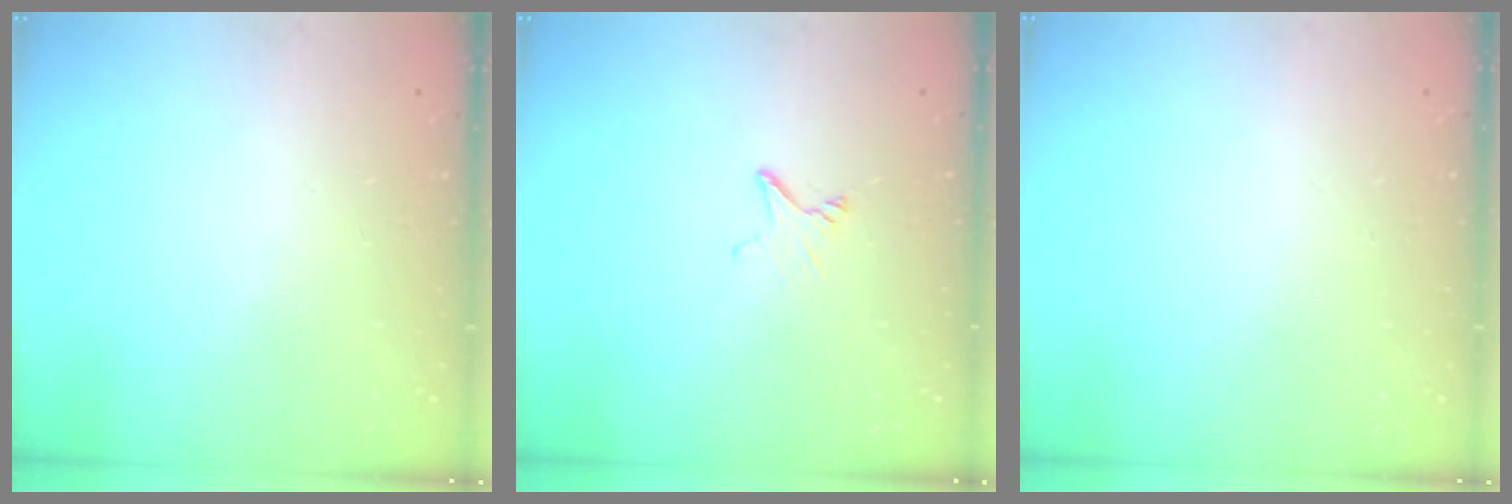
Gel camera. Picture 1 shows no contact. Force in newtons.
{"total": 2.3, "press": 2.3, "slide": 0.2}
{"total": 0.0}